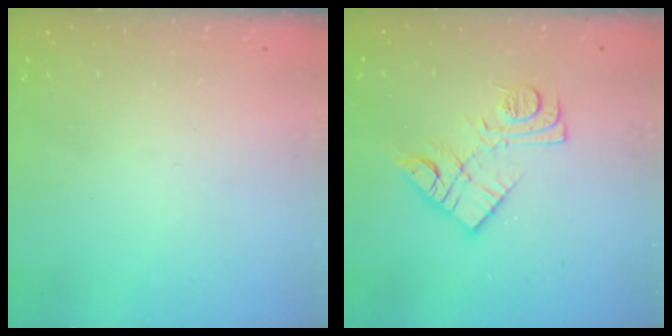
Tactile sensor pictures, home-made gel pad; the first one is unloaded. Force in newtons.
{"total": 11.8, "press": 11.8, "slide": 0.7}